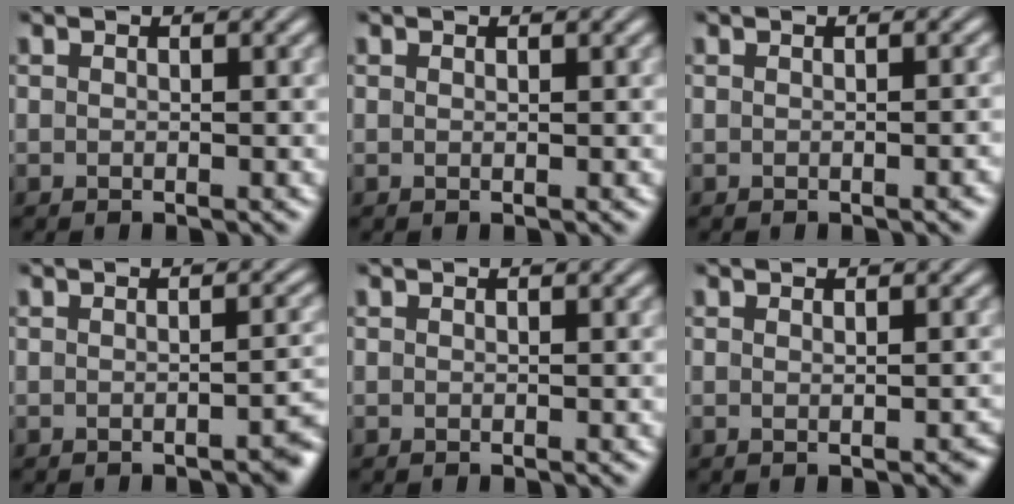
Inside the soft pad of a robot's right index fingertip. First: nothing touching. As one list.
[{"total": 0.0}, {"total": 0.5, "force": [-0.4, -0.2, 0.2], "torque": [-0.005, 0.006, -0.009]}, {"total": 1.9, "force": [-1.3, 0.3, 1.3], "torque": [-0.014, 0.004, -0.023]}, {"total": 0.0}, {"total": 0.7, "force": [-0.4, -0.1, 0.6], "torque": [-0.002, -0.001, -0.005]}]